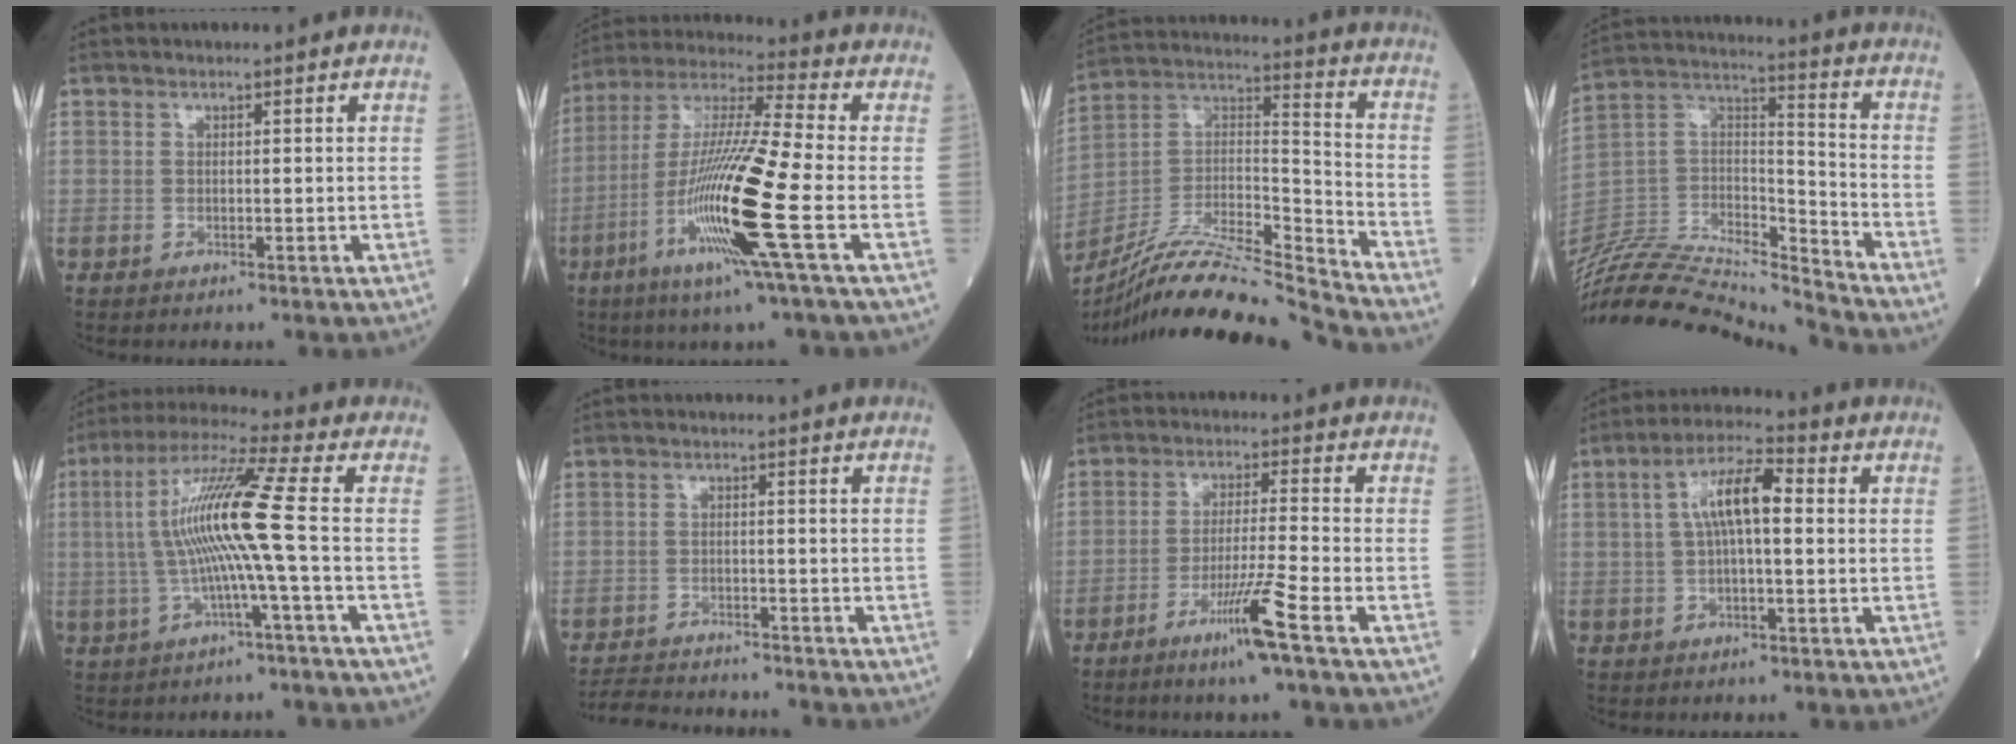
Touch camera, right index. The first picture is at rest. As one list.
[{"total": 17.2, "force": [-5.6, -0.9, 16.2], "torque": [-0.327, -0.020, -0.116]}, {"total": 19.4, "force": [-18.1, -1.0, 7.1], "torque": [-0.143, 0.021, -0.323]}, {"total": 21.7, "force": [-21.0, 0.8, 5.1], "torque": [-0.110, 0.033, -0.371]}, {"total": 11.9, "force": [-0.4, -1.5, 11.8], "torque": [-0.229, 0.016, -0.011]}, {"total": 8.0, "force": [-7.7, 1.3, 1.7], "torque": [-0.024, -0.002, -0.120]}, {"total": 7.8, "force": [-4.4, -1.3, 6.3], "torque": [-0.117, -0.016, -0.085]}, {"total": 7.8, "force": [1.1, 2.0, 7.4], "torque": [-0.141, 0.028, 0.017]}]